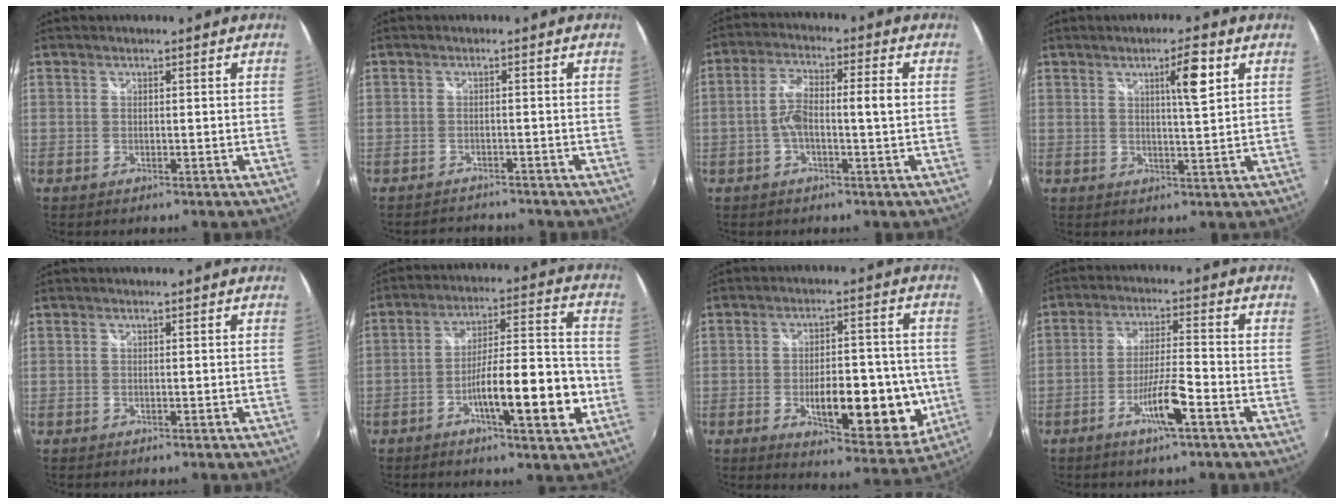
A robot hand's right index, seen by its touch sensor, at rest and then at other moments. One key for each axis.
{"total": 3.6, "fx": -3.5, "fy": 0.8, "fz": 0.4, "tx": -0.020, "ty": -0.004, "tz": -0.056}
{"total": 7.1, "fx": -0.6, "fy": 1.4, "fz": 6.9, "tx": -0.135, "ty": 0.011, "tz": -0.012}
{"total": 5.3, "fx": 2.3, "fy": 0.5, "fz": 4.8, "tx": -0.074, "ty": 0.003, "tz": 0.034}
{"total": 0.0}
{"total": 14.7, "fx": -5.1, "fy": 2.6, "fz": 13.6, "tx": -0.215, "ty": 0.006, "tz": -0.077}
{"total": 16.9, "fx": -3.6, "fy": 7.1, "fz": 14.9, "tx": -0.230, "ty": -0.014, "tz": -0.042}
{"total": 8.0, "fx": -4.1, "fy": 0.3, "fz": 6.8, "tx": -0.131, "ty": -0.005, "tz": -0.075}